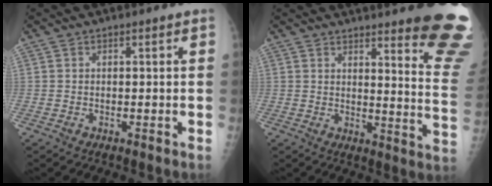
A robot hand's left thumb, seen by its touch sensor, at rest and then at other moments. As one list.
[{"total": 17.0, "force": [13.4, 1.9, 10.2], "torque": [-0.096, -0.126, 0.149]}]